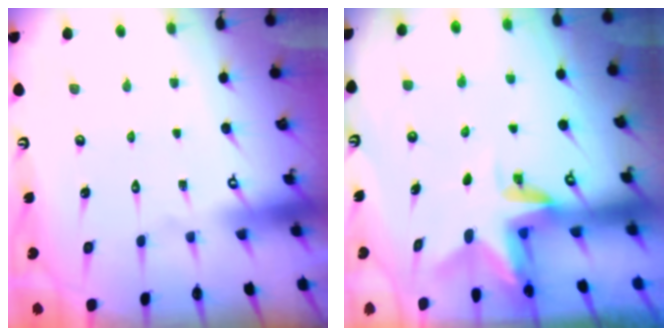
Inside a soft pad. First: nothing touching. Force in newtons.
{"total": 3.1, "press": 3.1, "slide": 0.2}